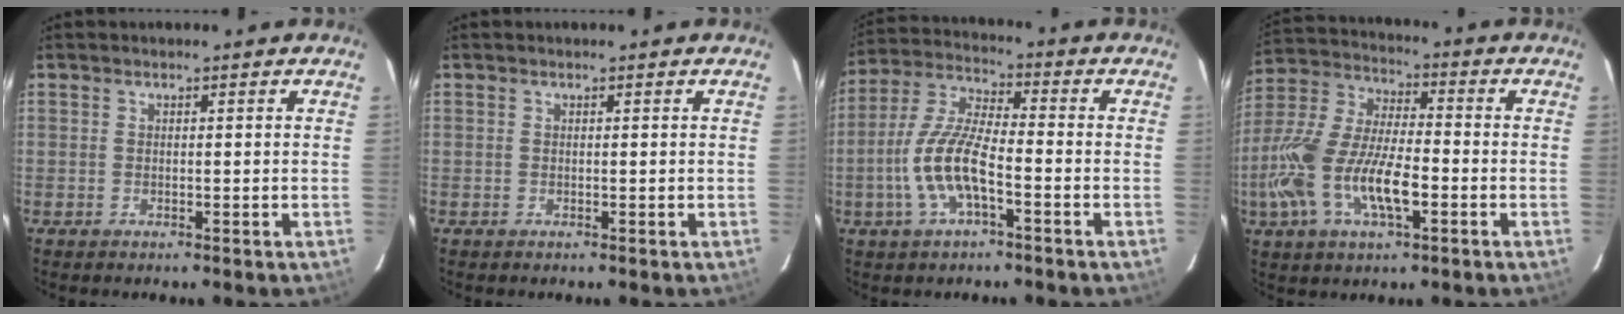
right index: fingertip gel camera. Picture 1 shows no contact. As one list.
[{"total": 0.0}, {"total": 11.1, "force": [-3.9, 3.1, 9.9], "torque": [-0.216, 0.002, -0.076]}, {"total": 17.0, "force": [-5.5, 6.5, 14.8], "torque": [-0.321, -0.008, -0.105]}]